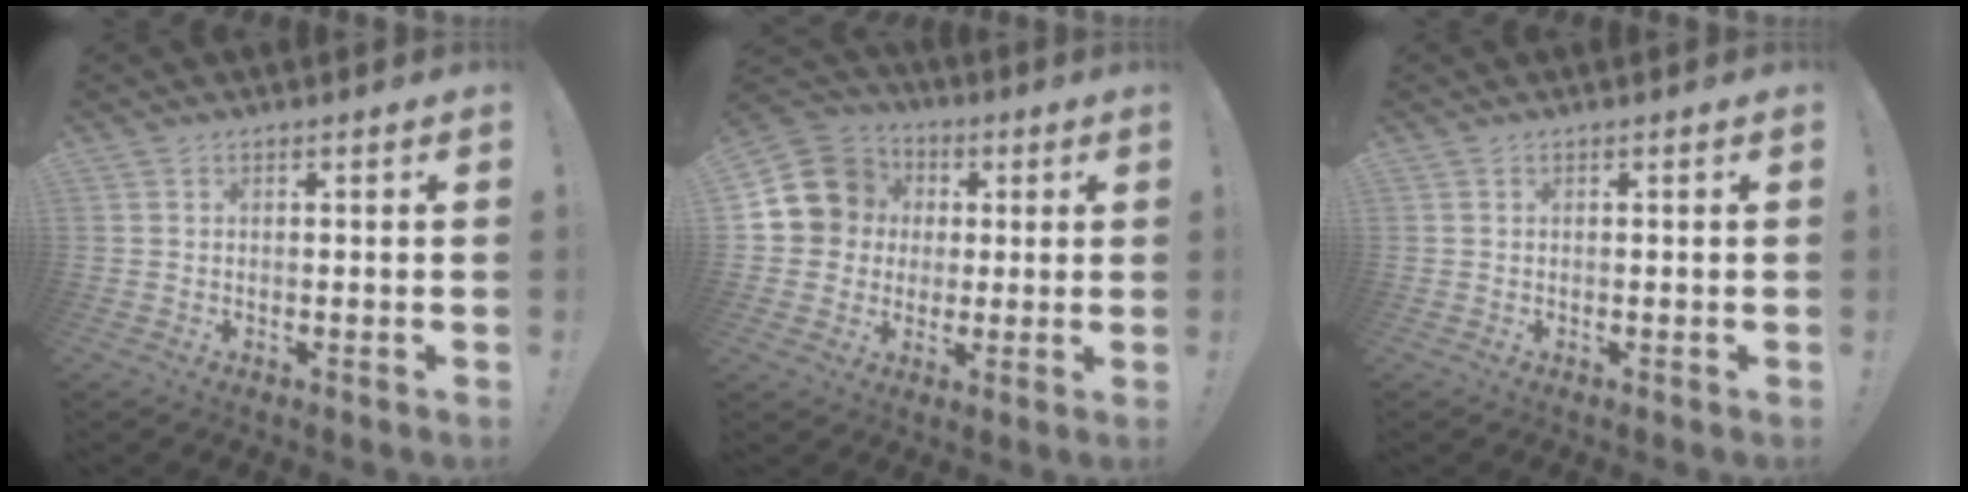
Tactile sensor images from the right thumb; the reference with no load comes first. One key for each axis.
{"total": 12.6, "fx": 2.7, "fy": 11.5, "fz": 4.3, "tx": -0.067, "ty": -0.003, "tz": 0.064}
{"total": 0.0}